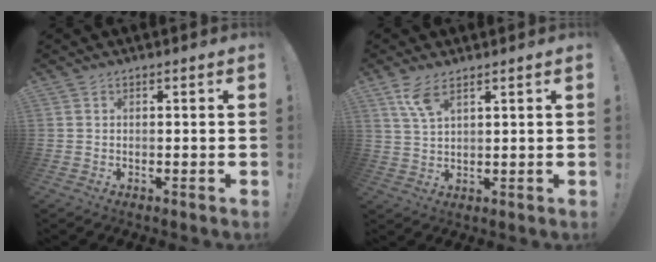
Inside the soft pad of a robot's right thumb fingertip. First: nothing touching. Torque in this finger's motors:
{"motor_torque": [0.01, 0.01, 0.39, 0.37, 0.00]}